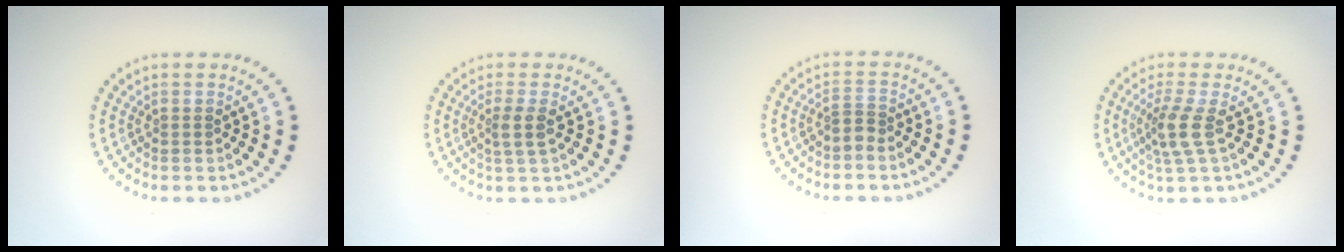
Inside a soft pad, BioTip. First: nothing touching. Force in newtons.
{"total": 1.7, "press": 1.4, "slide": 1.0}
{"total": 1.2, "press": 0.8, "slide": 0.9}
{"total": 2.9, "press": 2.2, "slide": 1.8}